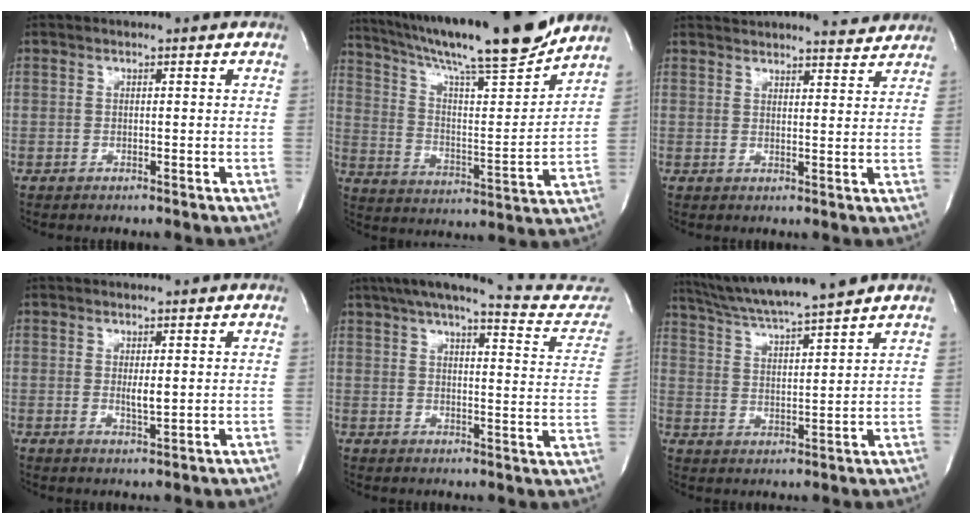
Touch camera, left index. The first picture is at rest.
{"total": 22.3, "force": [18.9, 0.8, 11.8], "torque": [-0.204, -0.023, 0.291]}
{"total": 7.1, "force": [7.0, 0.7, 1.1], "torque": [-0.013, -0.004, 0.081]}
{"total": 2.0, "force": [-0.3, 0.4, 2.0], "torque": [-0.036, -0.011, -0.002]}
{"total": 21.4, "force": [18.7, 2.9, 10.0], "torque": [-0.135, -0.024, 0.220]}
{"total": 12.4, "force": [10.9, -0.9, 5.8], "torque": [-0.110, 0.012, 0.183]}